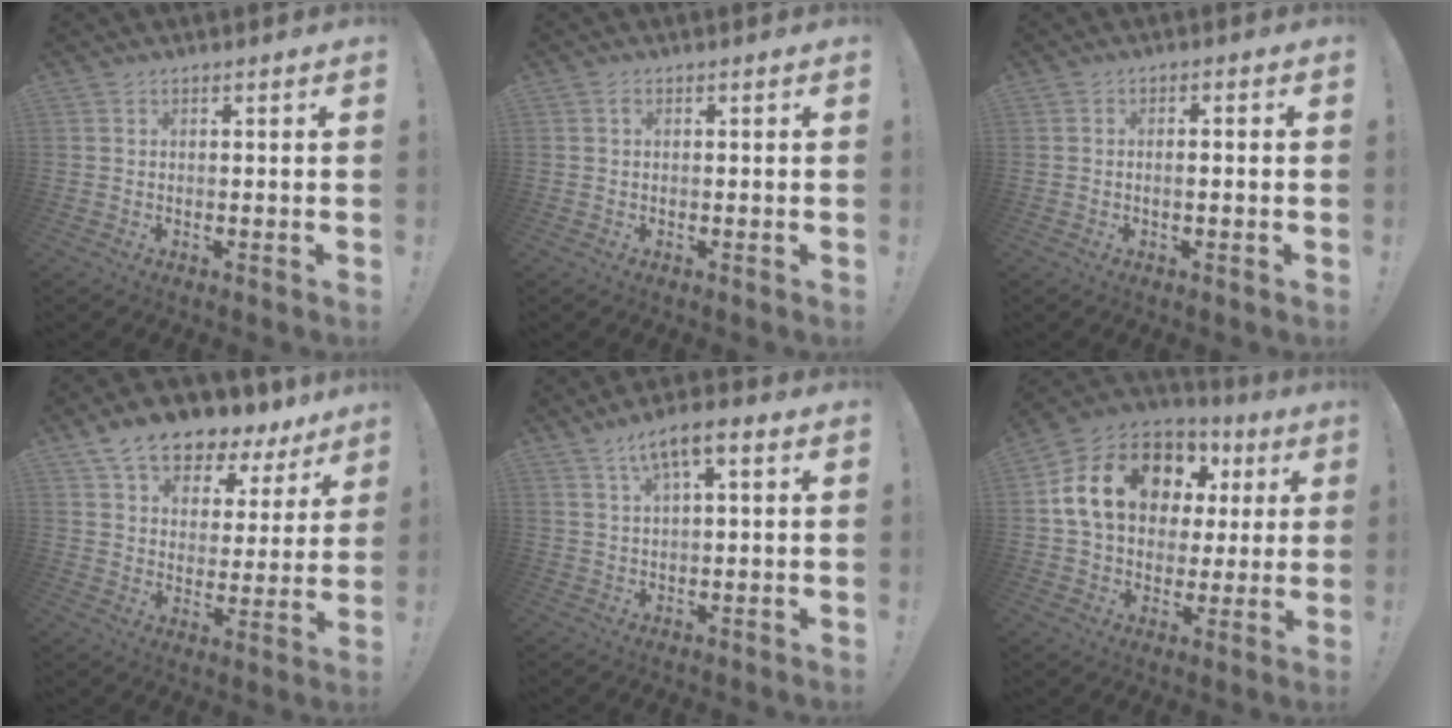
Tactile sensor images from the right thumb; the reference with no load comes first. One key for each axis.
{"total": 0.8, "fx": 0.4, "fy": 0.3, "fz": 0.6, "tx": -0.013, "ty": 0.002, "tz": 0.007}
{"total": 2.0, "fx": -0.8, "fy": 0.2, "fz": 1.8, "tx": -0.024, "ty": 0.001, "tz": -0.016}
{"total": 12.4, "fx": 9.9, "fy": 5.6, "fz": 4.8, "tx": -0.079, "ty": -0.076, "tz": 0.181}
{"total": 7.1, "fx": 3.3, "fy": 1.8, "fz": 6.0, "tx": -0.099, "ty": -0.012, "tz": 0.056}
{"total": 19.8, "fx": 7.3, "fy": 13.8, "fz": 12.2, "tx": -0.202, "ty": -0.020, "tz": 0.143}